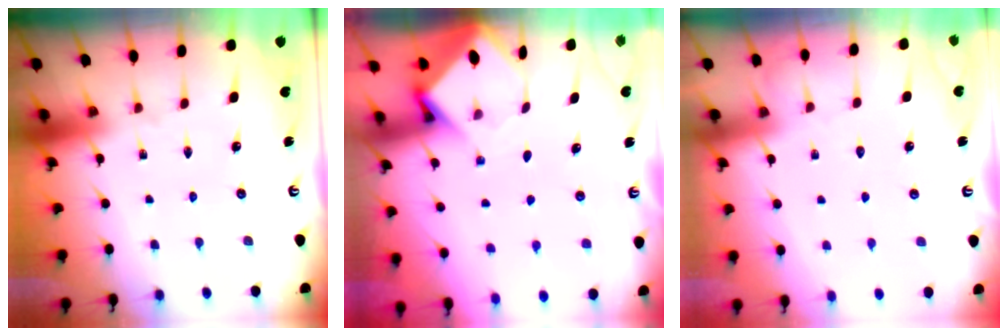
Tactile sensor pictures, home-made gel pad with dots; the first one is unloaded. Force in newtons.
{"total": 4.0, "press": 3.9, "slide": 0.3}
{"total": 2.9, "press": 2.8, "slide": 0.4}